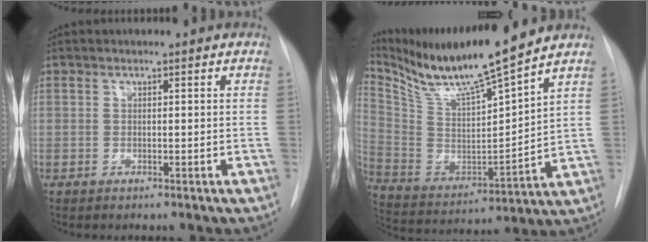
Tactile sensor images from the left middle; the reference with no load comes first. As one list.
[{"total": 16.5, "force": [14.1, -0.7, 8.6], "torque": [-0.171, -0.015, 0.264]}]